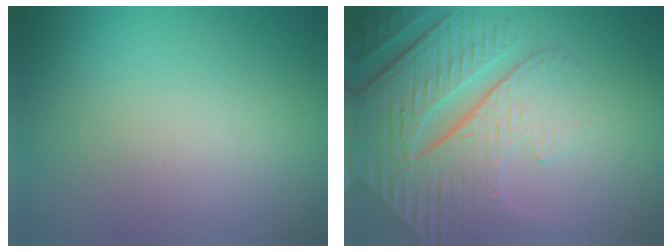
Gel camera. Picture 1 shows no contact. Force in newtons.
{"total": 8.6, "press": 6.4, "slide": 5.7}